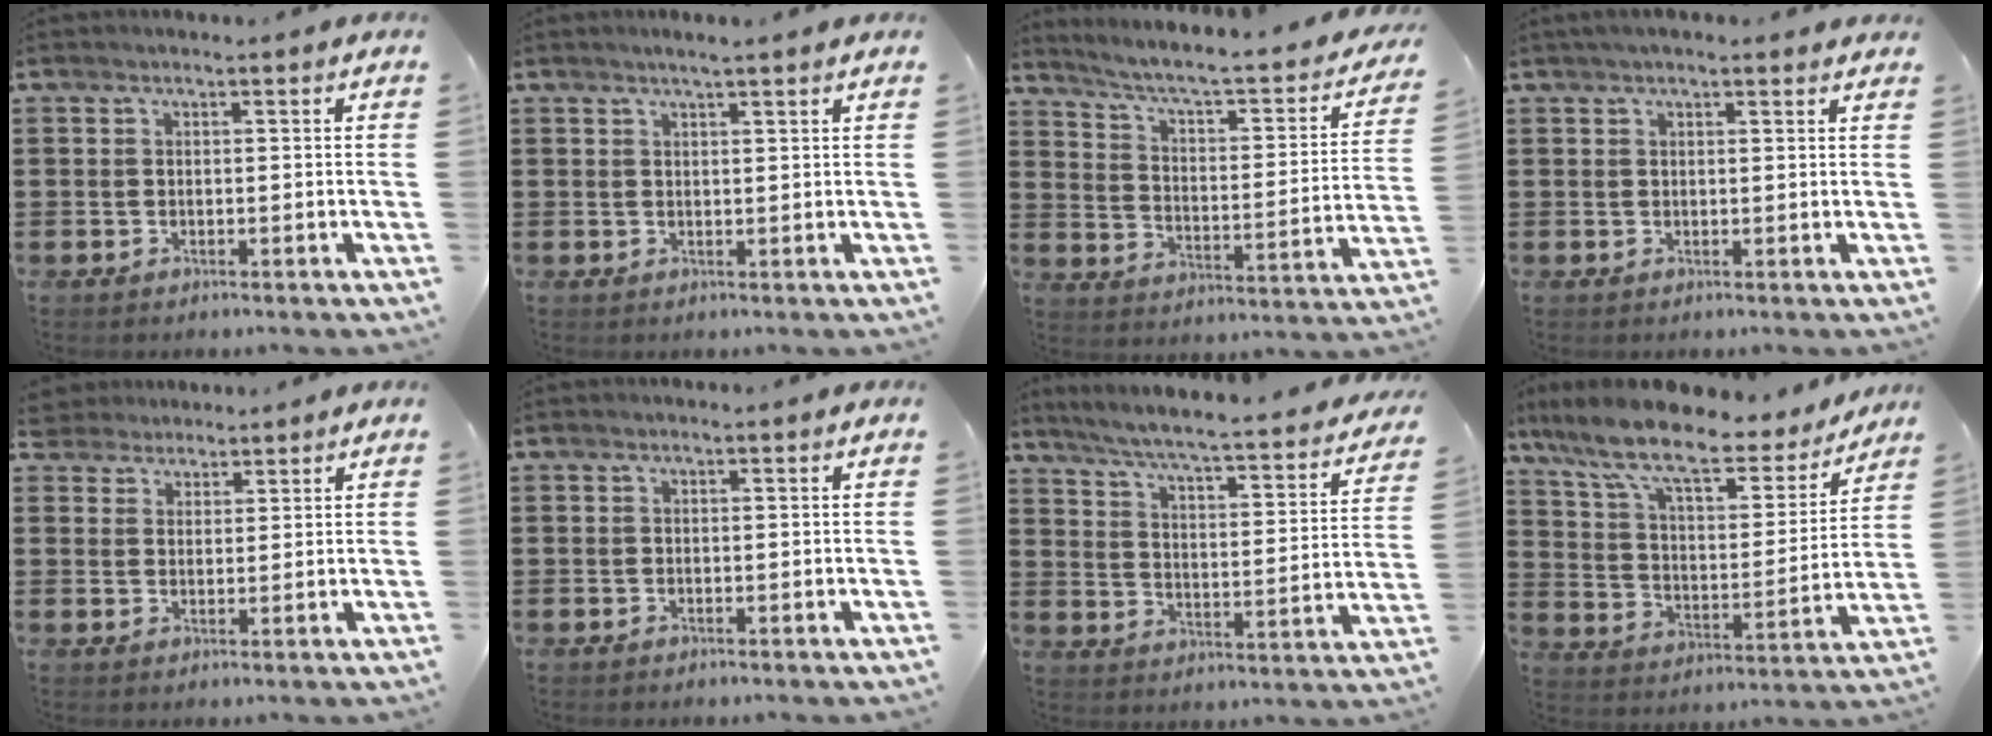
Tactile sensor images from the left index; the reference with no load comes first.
{"total": 1.4, "force": [1.1, -0.1, 0.8], "torque": [-0.016, -0.001, 0.021]}
{"total": 3.8, "force": [2.7, 0.4, 2.7], "torque": [-0.070, -0.034, 0.032]}
{"total": 1.8, "force": [1.3, 0.5, 1.0], "torque": [-0.021, 0.005, 0.024]}
{"total": 2.8, "force": [2.4, 1.4, -0.4], "torque": [-0.008, 0.005, 0.047]}
{"total": 0.0}
{"total": 4.2, "force": [3.7, -0.4, 2.0], "torque": [-0.060, -0.040, 0.050]}
{"total": 11.1, "force": [9.2, 2.1, 5.9], "torque": [-0.153, -0.055, 0.156]}